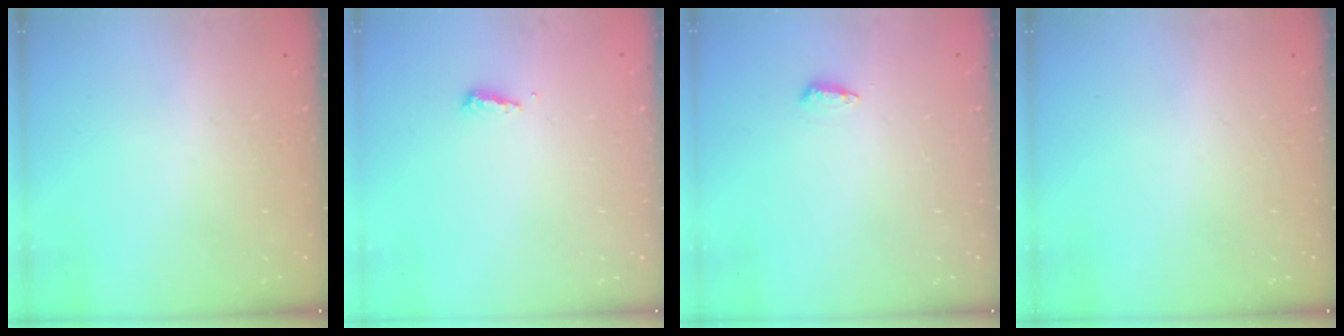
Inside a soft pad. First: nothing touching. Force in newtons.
{"total": 3.6, "press": 3.6, "slide": 0.4}
{"total": 5.6, "press": 5.5, "slide": 1.0}
{"total": 0.0}